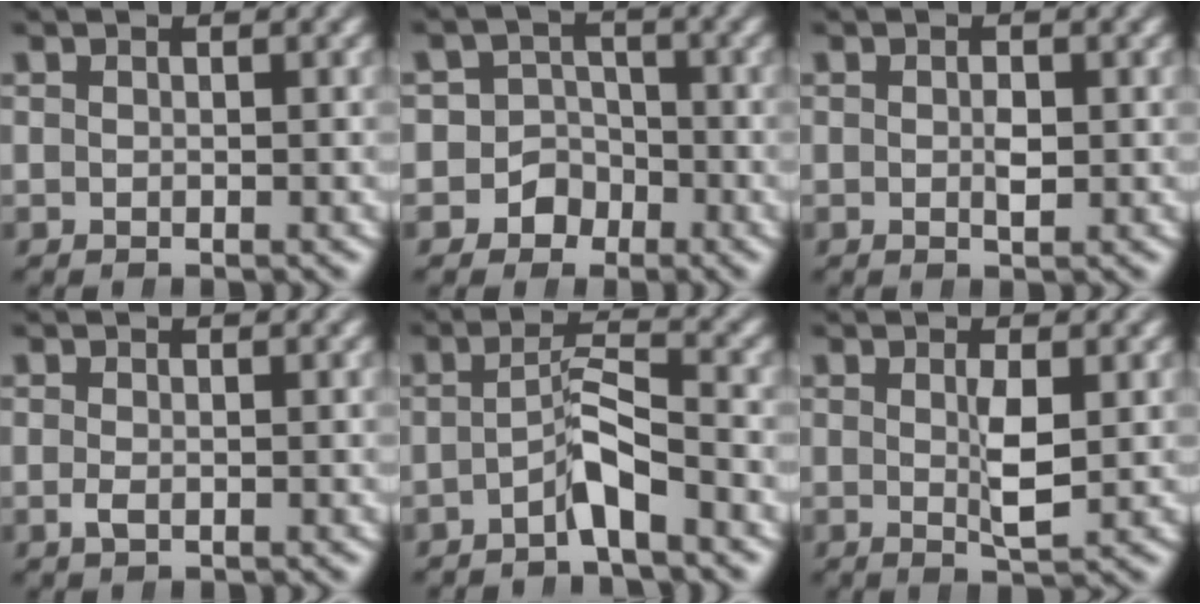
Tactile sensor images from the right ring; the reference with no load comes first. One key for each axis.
{"total": 6.4, "fx": -2.1, "fy": 5.9, "fz": 1.1, "tx": -0.048, "ty": -0.024, "tz": -0.035}
{"total": 1.0, "fx": 0.0, "fy": 0.6, "fz": 0.8, "tx": -0.019, "ty": -0.005, "tz": -0.002}
{"total": 0.7, "fx": -0.5, "fy": 0.1, "fz": 0.5, "tx": -0.021, "ty": -0.014, "tz": -0.004}
{"total": 2.7, "fx": -1.6, "fy": 0.5, "fz": 2.2, "tx": -0.045, "ty": -0.003, "tz": -0.027}
{"total": 2.2, "fx": 0.1, "fy": 0.1, "fz": 2.2, "tx": -0.049, "ty": -0.016, "tz": 0.004}